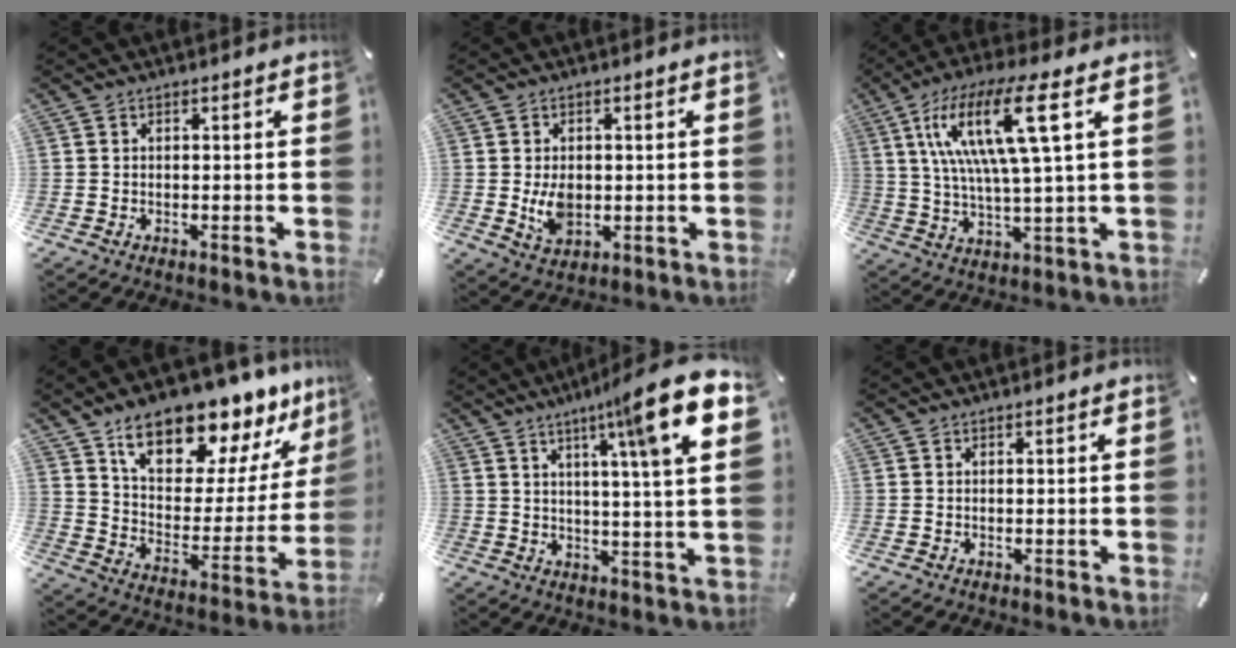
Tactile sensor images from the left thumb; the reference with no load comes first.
{"total": 6.0, "force": [0.0, 4.2, 4.3], "torque": [-0.084, -0.005, -0.004]}
{"total": 17.1, "force": [5.9, 3.1, 15.7], "torque": [-0.330, -0.004, 0.085]}
{"total": 17.0, "force": [14.1, 7.0, 6.4], "torque": [-0.108, -0.115, 0.244]}
{"total": 14.8, "force": [7.8, 0.7, 12.5], "torque": [-0.196, -0.043, 0.110]}
{"total": 0.0}